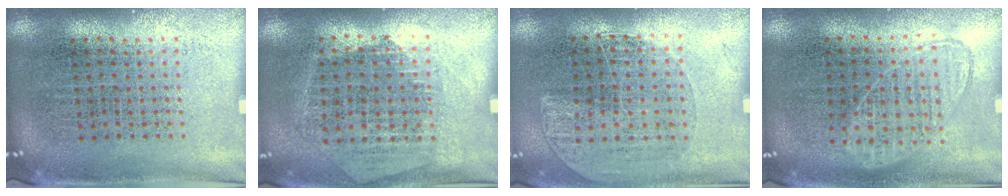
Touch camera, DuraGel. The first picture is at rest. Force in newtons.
{"total": 1.3, "press": 1.2, "slide": 0.6}
{"total": 1.1, "press": 0.9, "slide": 0.5}
{"total": 1.0, "press": 0.9, "slide": 0.4}